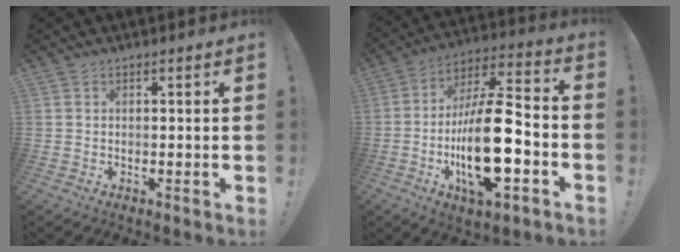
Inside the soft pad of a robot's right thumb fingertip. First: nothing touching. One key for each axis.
{"total": 22.1, "fx": -5.8, "fy": 8.0, "fz": 19.8, "tx": -0.360, "ty": 0.027, "tz": -0.094}